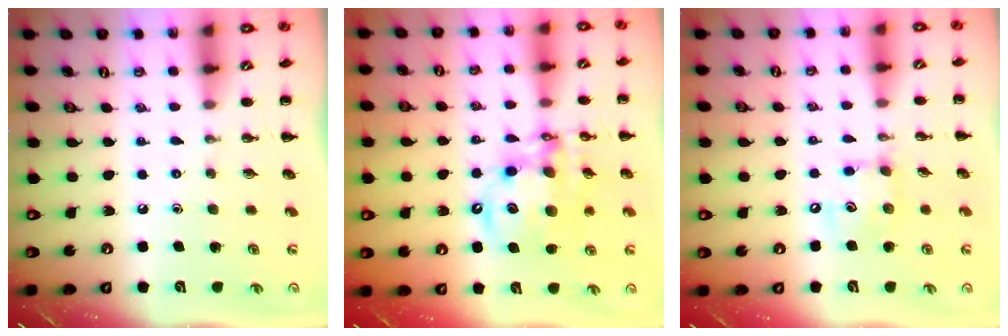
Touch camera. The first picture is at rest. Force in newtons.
{"total": 14.2, "press": 13.7, "slide": 3.8}
{"total": 8.9, "press": 8.9, "slide": 0.9}